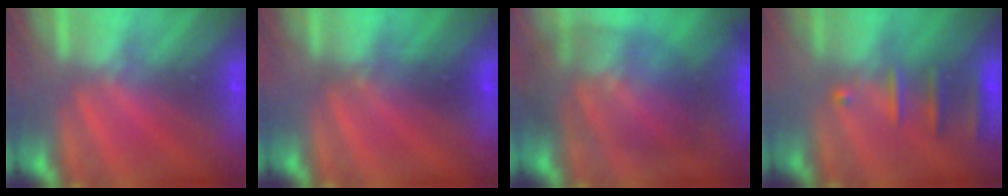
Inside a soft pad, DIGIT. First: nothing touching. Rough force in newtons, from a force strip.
{"total": 2.2}
{"total": 11.3}
{"total": 2.5}